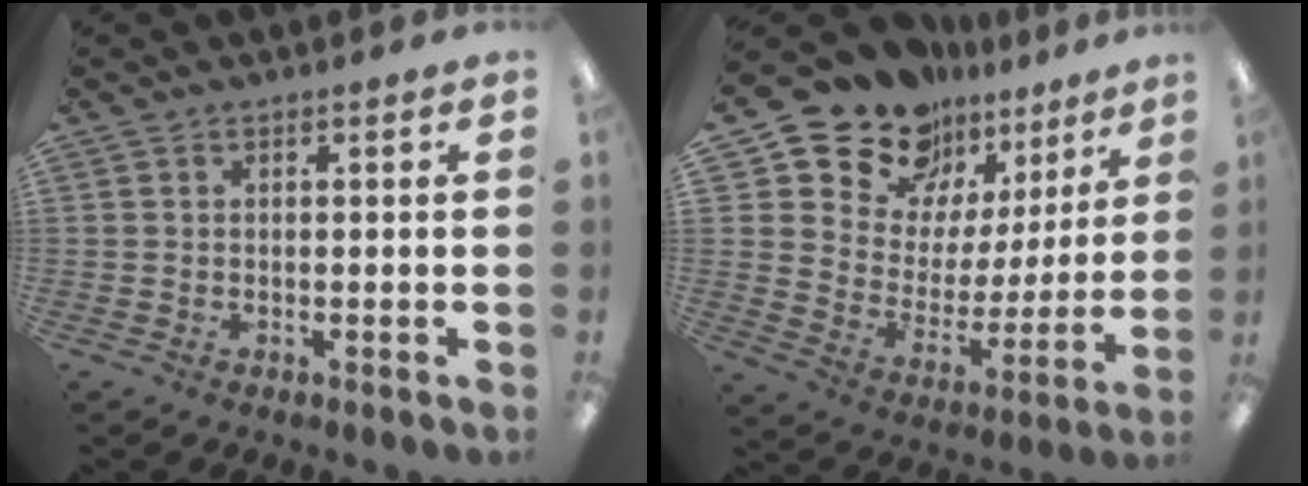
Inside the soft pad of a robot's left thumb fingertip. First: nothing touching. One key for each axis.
{"total": 16.5, "fx": 13.4, "fy": 9.0, "fz": 3.2, "tx": -0.083, "ty": -0.110, "tz": 0.249}